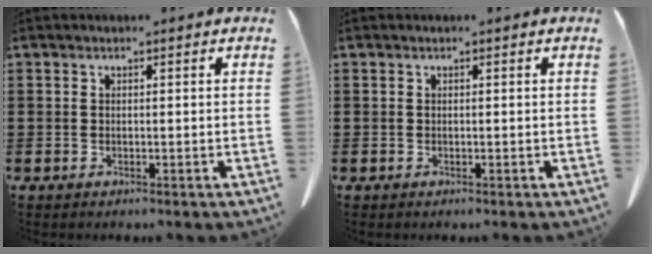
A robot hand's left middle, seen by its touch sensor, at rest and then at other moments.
{"total": 0.0}